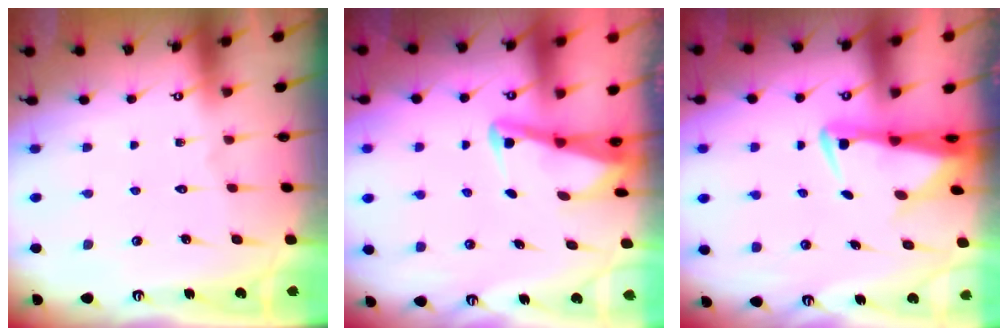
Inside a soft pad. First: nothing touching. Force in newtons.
{"total": 3.1, "press": 3.1, "slide": 0.3}
{"total": 3.4, "press": 3.3, "slide": 0.6}